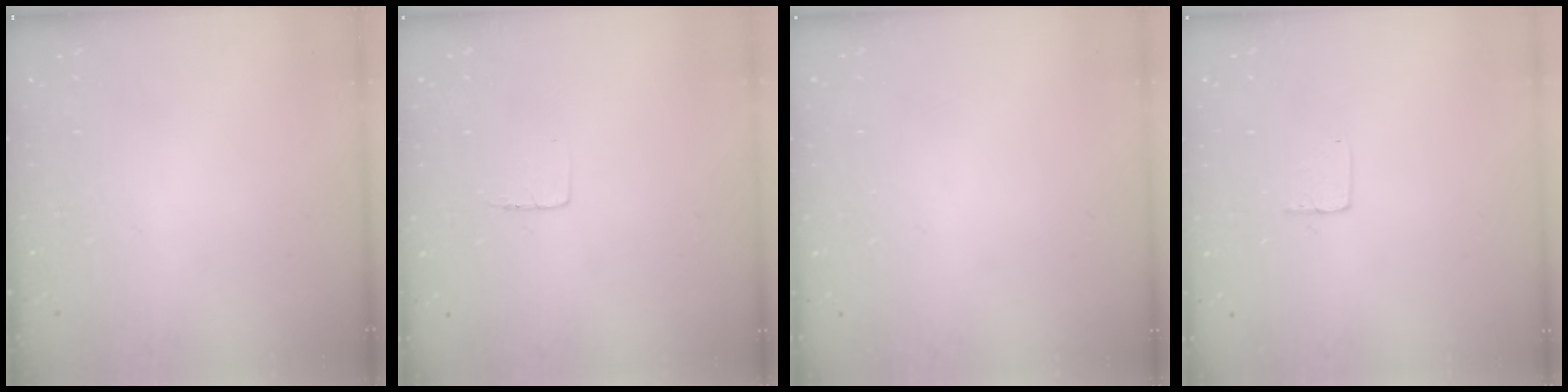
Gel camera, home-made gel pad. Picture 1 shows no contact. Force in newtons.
{"total": 3.5, "press": 3.5, "slide": 0.3}
{"total": 0.0}
{"total": 3.6, "press": 3.6, "slide": 0.2}